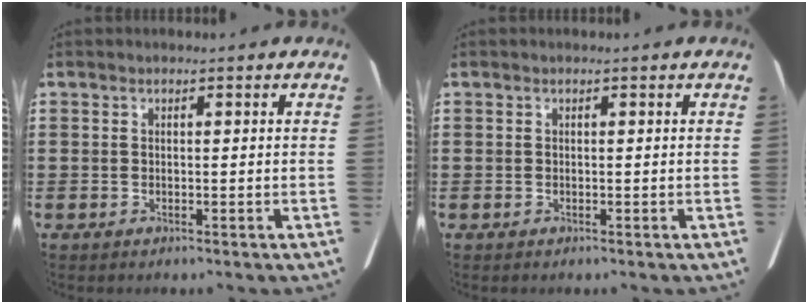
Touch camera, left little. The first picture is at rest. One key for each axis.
{"total": 0.0}